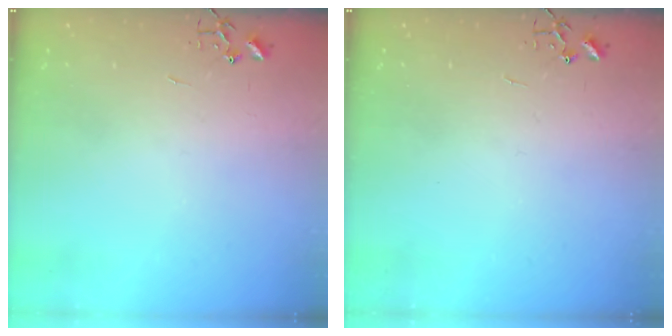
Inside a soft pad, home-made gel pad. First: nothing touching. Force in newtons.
{"total": 0.0}